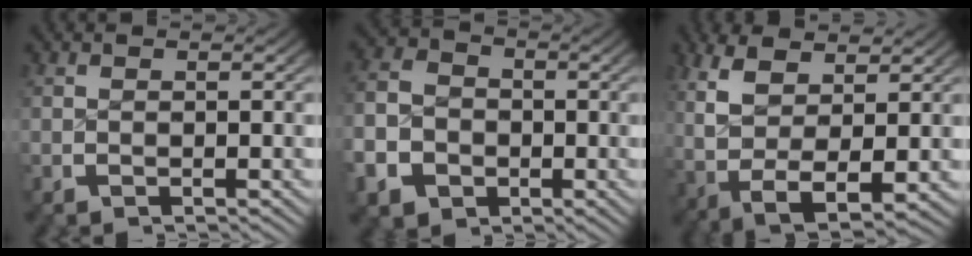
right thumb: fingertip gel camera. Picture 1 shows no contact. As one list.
[{"total": 9.3, "force": [-2.1, 8.0, 4.2], "torque": [-0.107, -0.034, -0.028]}, {"total": 9.1, "force": [-0.2, 5.8, 7.0], "torque": [-0.174, -0.048, 0.031]}]